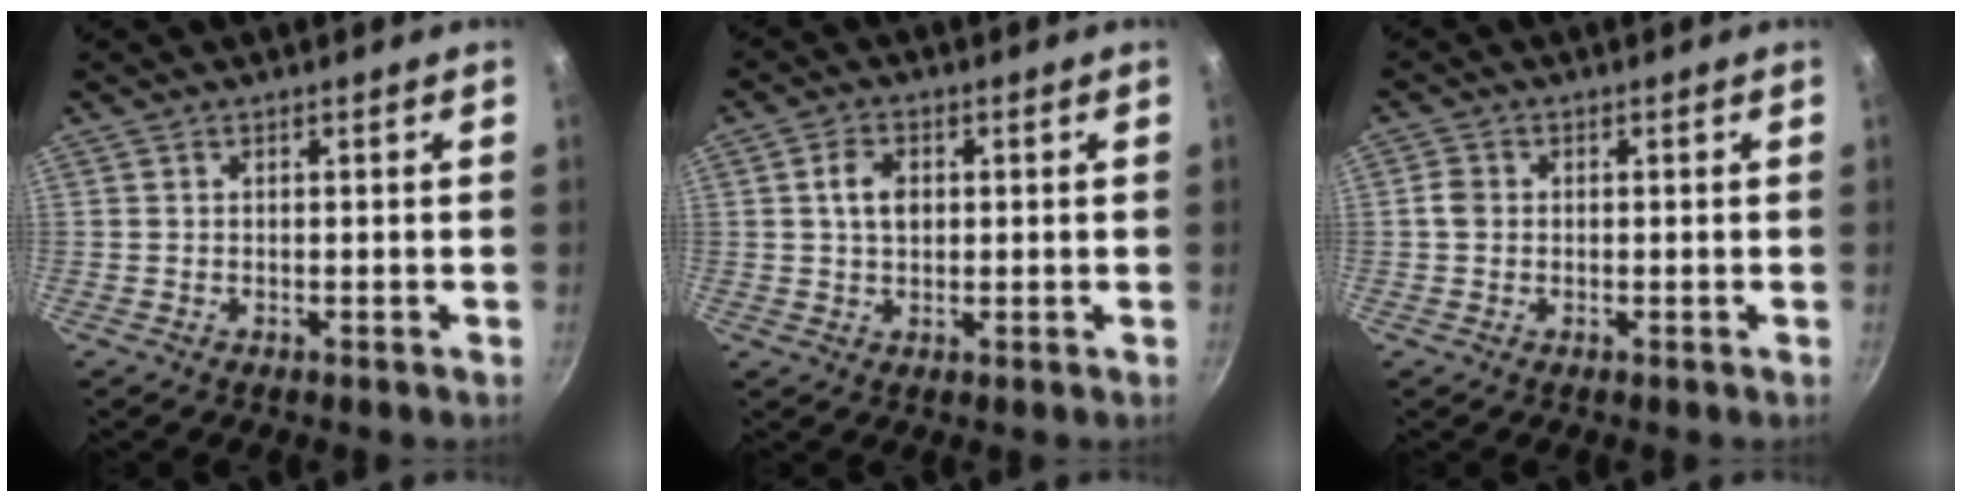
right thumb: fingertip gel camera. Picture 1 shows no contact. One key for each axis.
{"total": 4.8, "fx": 0.8, "fy": 3.3, "fz": 3.4, "tx": -0.047, "ty": 0.003, "tz": 0.011}
{"total": 2.3, "fx": -0.1, "fy": 2.0, "fz": 1.2, "tx": -0.019, "ty": 0.009, "tz": -0.006}